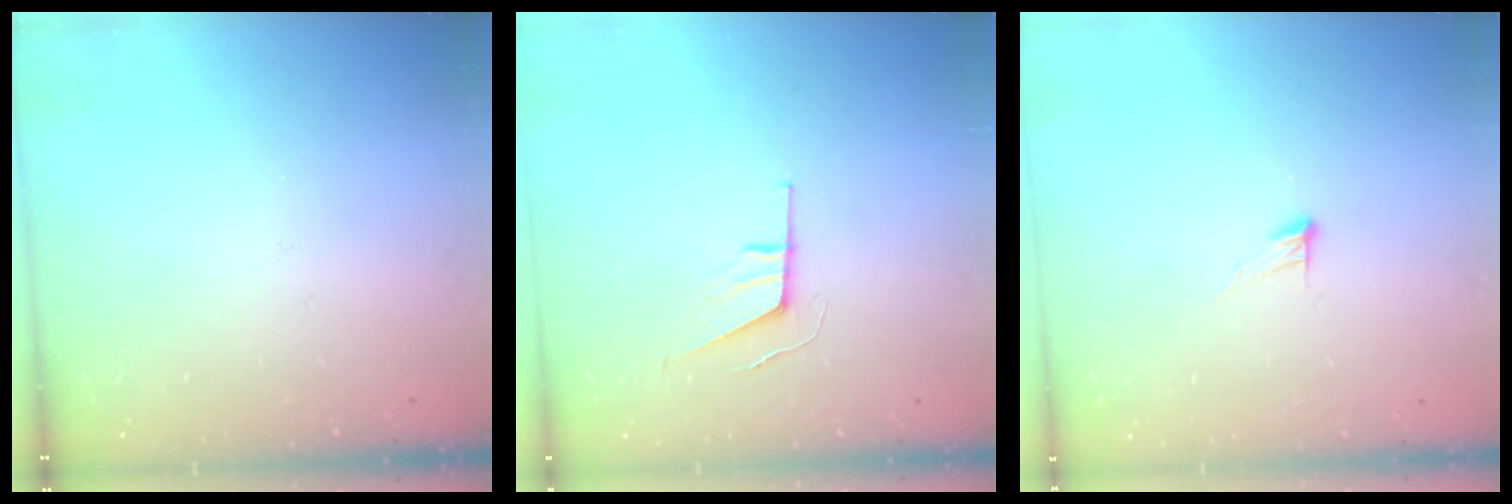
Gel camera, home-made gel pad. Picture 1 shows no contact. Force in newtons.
{"total": 6.4, "press": 5.9, "slide": 2.5}
{"total": 4.2, "press": 4.2, "slide": 0.4}